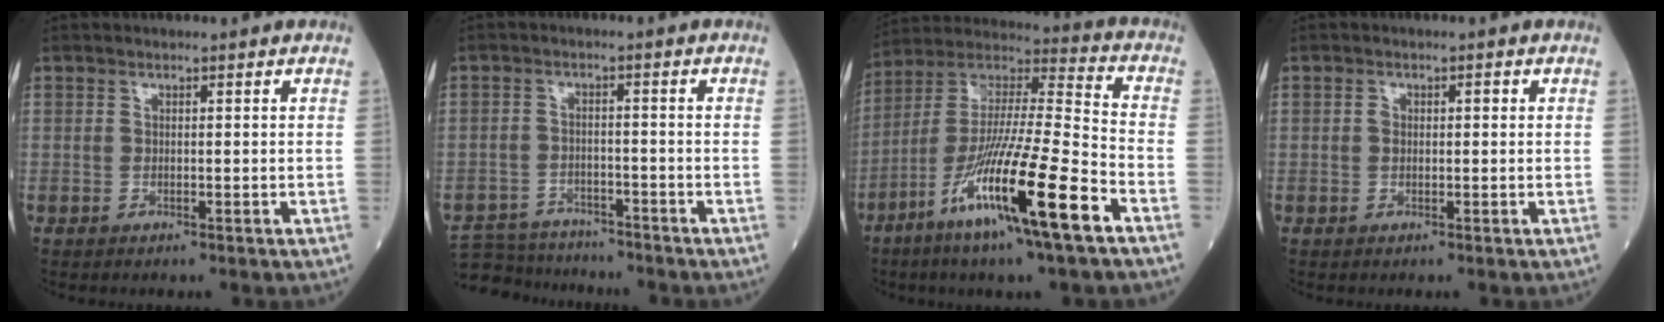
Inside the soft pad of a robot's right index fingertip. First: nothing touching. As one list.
[{"total": 8.5, "force": [-8.0, 2.6, 0.8], "torque": [-0.013, 0.007, -0.123]}, {"total": 19.9, "force": [-9.7, 0.2, 17.3], "torque": [-0.347, -0.047, -0.183]}, {"total": 0.8, "force": [0.0, 0.7, 0.4], "torque": [-0.003, 0.004, -0.003]}]